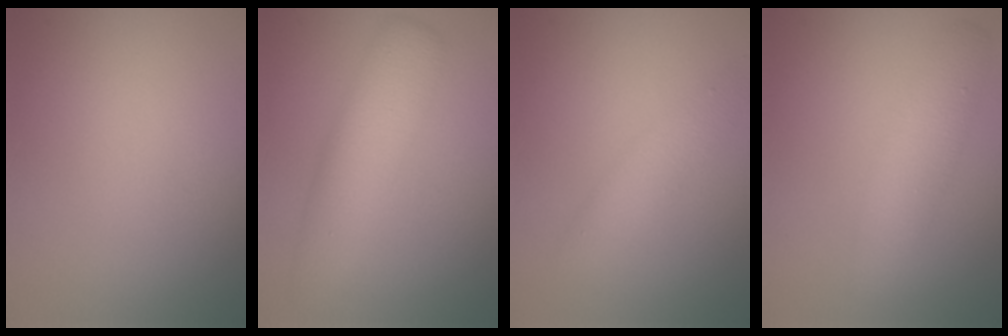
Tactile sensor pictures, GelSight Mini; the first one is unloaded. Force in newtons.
{"total": 4.8, "press": 4.8, "slide": 0.1}
{"total": 2.3, "press": 2.3, "slide": 0.1}
{"total": 3.5, "press": 3.5, "slide": 0.2}